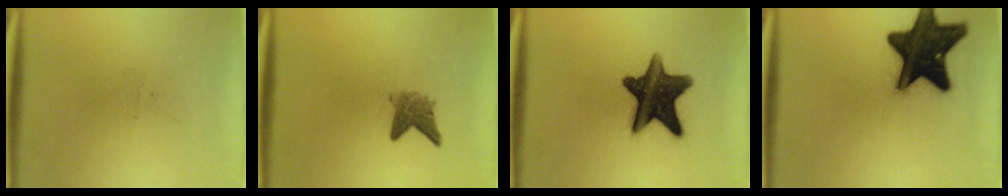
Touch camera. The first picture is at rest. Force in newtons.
{"total": 3.0}
{"total": 14.3}
{"total": 18.6}